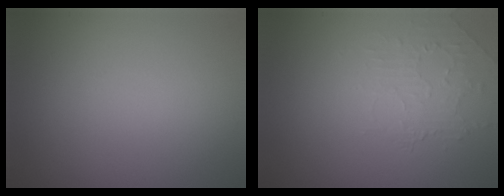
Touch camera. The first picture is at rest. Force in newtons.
{"total": 2.0, "press": 0.6, "slide": 1.9}